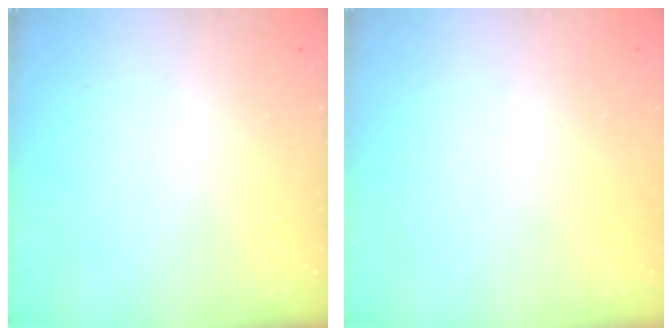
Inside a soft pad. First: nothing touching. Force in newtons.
{"total": 0.0}